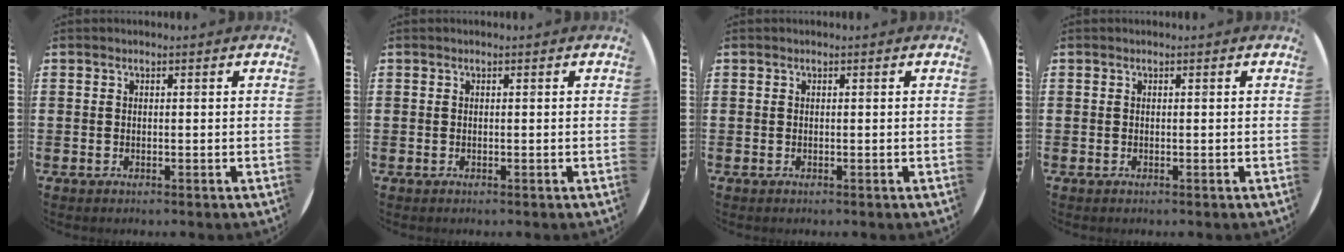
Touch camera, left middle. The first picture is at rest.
{"total": 0.0}
{"total": 0.0}
{"total": 0.0}